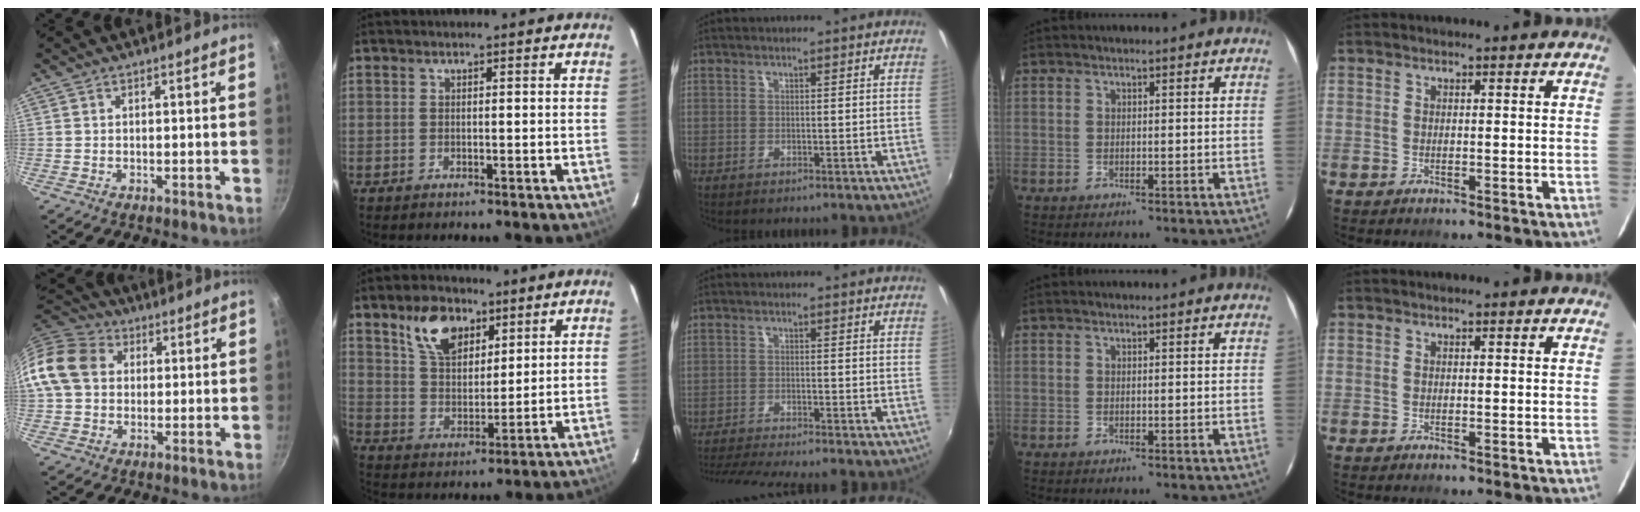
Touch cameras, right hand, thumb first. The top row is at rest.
{"thumb": {"total": 12.6, "force": [1.9, 10.3, 7.0], "torque": [-0.112, 0.024, 0.019]}, "index": {"total": 10.8, "force": [6.2, 6.3, 6.2], "torque": [-0.113, 0.022, 0.119]}, "middle": {"total": 8.8, "force": [-8.0, -0.1, 3.6], "torque": [-0.089, -0.019, -0.130]}}